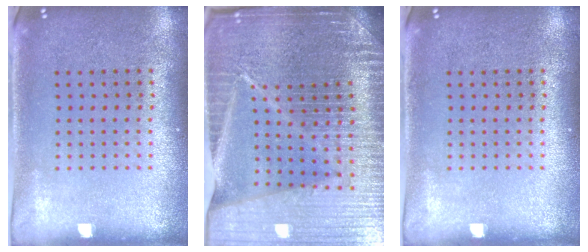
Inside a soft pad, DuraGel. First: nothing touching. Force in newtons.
{"total": 6.8, "press": 5.8, "slide": 3.5}
{"total": 0.0}